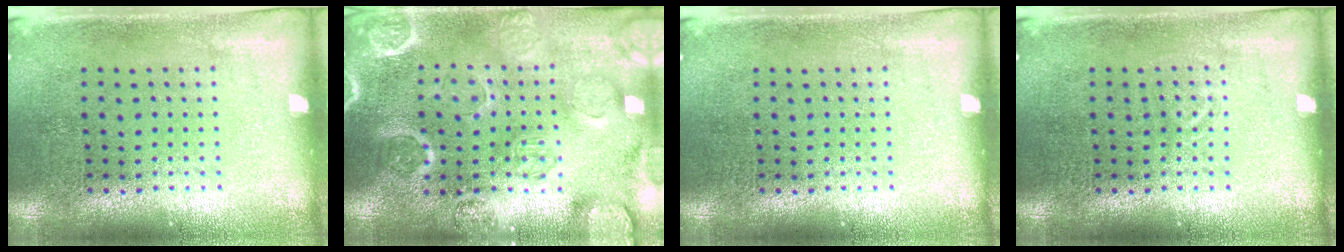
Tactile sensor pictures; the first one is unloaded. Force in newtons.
{"total": 3.5, "press": 3.4, "slide": 0.8}
{"total": 0.0}
{"total": 0.7, "press": 0.7, "slide": 0.2}